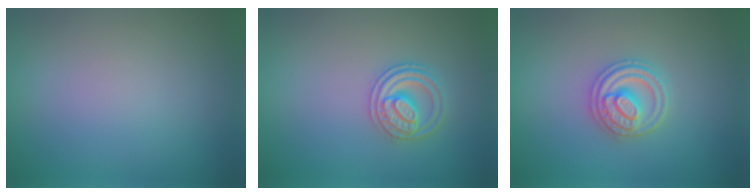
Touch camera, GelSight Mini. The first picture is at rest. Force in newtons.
{"total": 2.7, "press": 2.6, "slide": 0.3}
{"total": 3.7, "press": 3.7, "slide": 0.4}